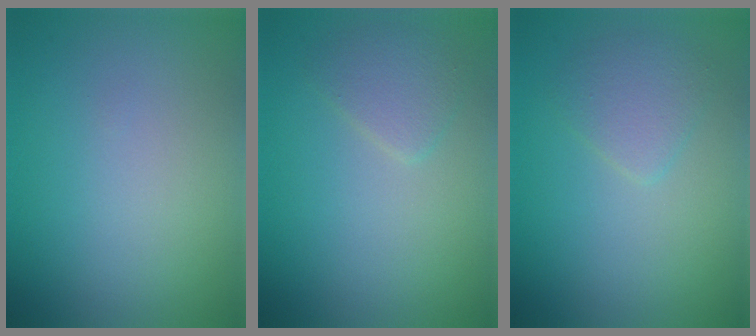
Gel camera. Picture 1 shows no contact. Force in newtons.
{"total": 2.0, "press": 2.0, "slide": 0.1}
{"total": 2.1, "press": 2.1, "slide": 0.1}